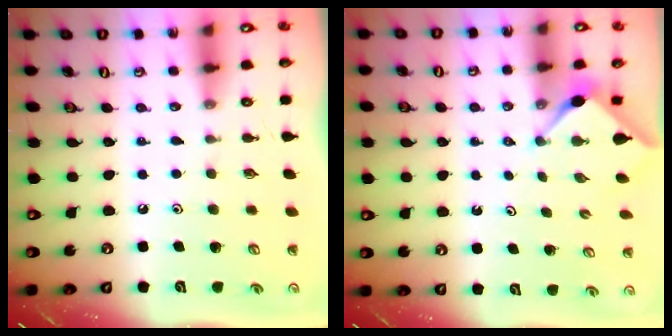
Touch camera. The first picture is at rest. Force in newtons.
{"total": 3.0, "press": 3.0, "slide": 0.4}